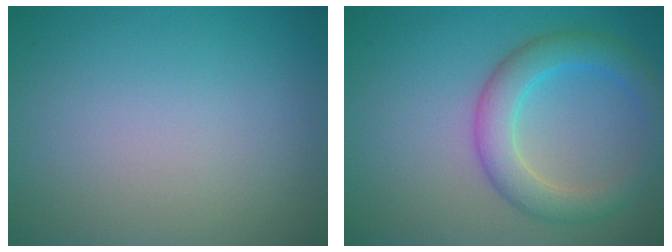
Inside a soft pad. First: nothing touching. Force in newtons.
{"total": 4.4, "press": 4.4, "slide": 0.0}